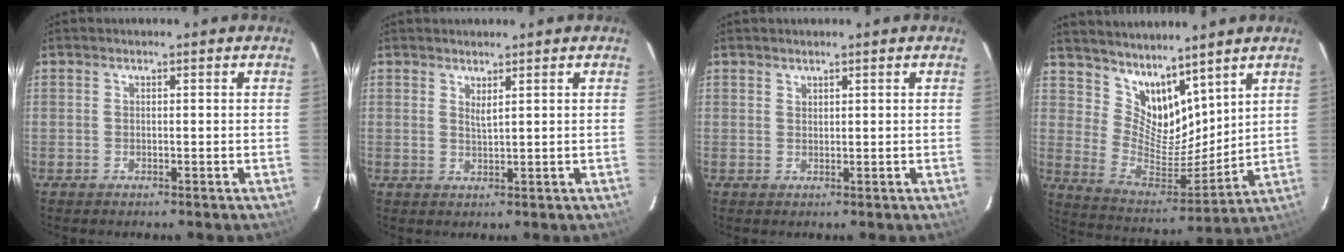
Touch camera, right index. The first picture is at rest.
{"total": 1.6, "force": [1.2, 0.0, 1.1], "torque": [-0.019, -0.002, 0.020]}
{"total": 0.8, "force": [0.8, 0.3, 0.0], "torque": [0.000, 0.001, 0.016]}
{"total": 13.1, "force": [10.1, 6.1, 5.6], "torque": [-0.107, -0.011, 0.204]}